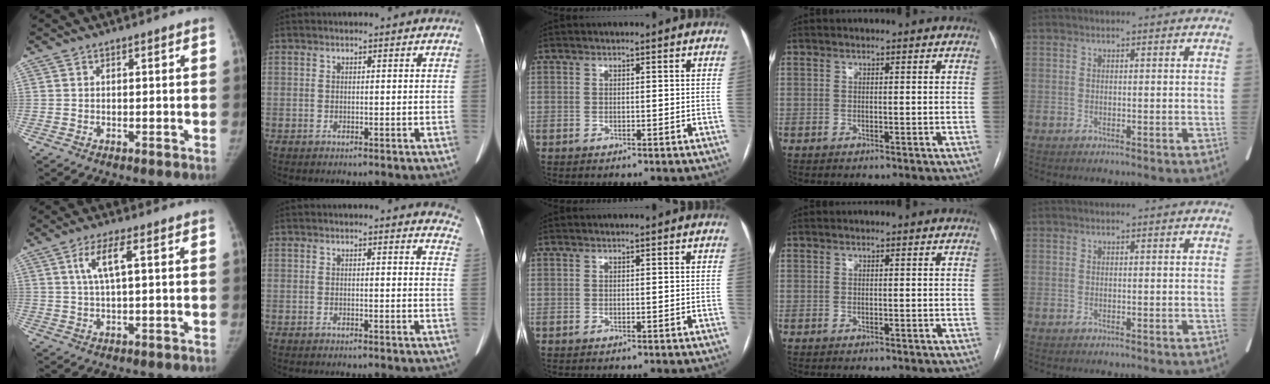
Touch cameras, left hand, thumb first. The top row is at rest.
{"thumb": {"total": 5.2, "force": [1.6, 1.0, 4.8], "torque": [-0.110, 0.007, 0.034]}, "index": {"total": 5.9, "force": [5.7, 1.3, 0.5], "torque": [0.026, -0.028, 0.021]}}